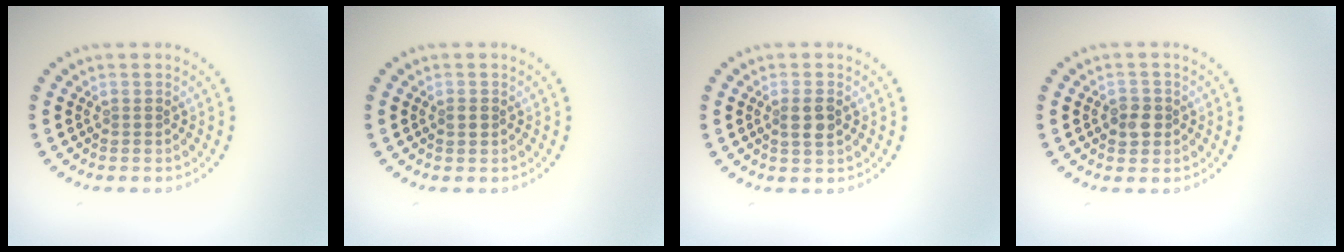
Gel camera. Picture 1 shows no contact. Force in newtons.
{"total": 1.0, "press": 1.0, "slide": 0.1}
{"total": 2.0, "press": 1.9, "slide": 0.6}
{"total": 1.9, "press": 1.9, "slide": 0.5}